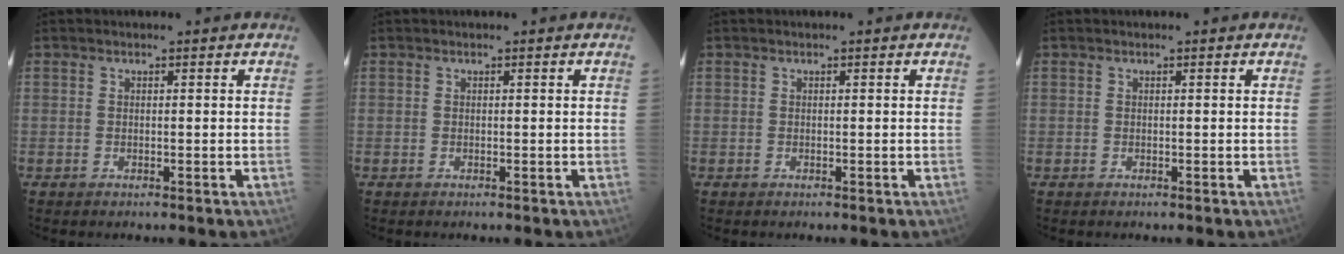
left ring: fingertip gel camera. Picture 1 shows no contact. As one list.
[{"total": 0.0}, {"total": 0.0}, {"total": 0.0}]